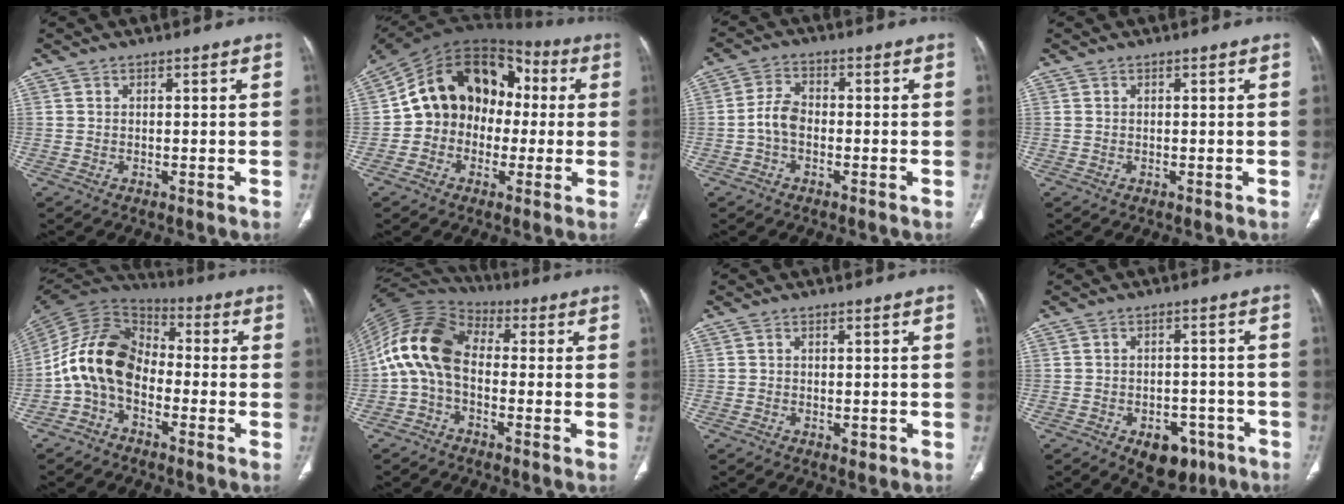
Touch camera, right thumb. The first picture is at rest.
{"total": 17.2, "force": [0.2, 13.8, 10.4], "torque": [-0.126, 0.049, -0.005]}
{"total": 4.6, "force": [-1.2, 2.9, 3.3], "torque": [-0.060, 0.015, -0.029]}
{"total": 0.0}
{"total": 13.6, "force": [-3.2, 9.3, 9.4], "torque": [-0.171, 0.059, -0.076]}
{"total": 13.5, "force": [-0.7, 8.8, 10.2], "torque": [-0.201, 0.040, -0.028]}
{"total": 1.3, "force": [-0.4, 0.9, 0.9], "torque": [-0.006, 0.000, -0.004]}
{"total": 8.6, "force": [-4.7, 5.4, 4.8], "torque": [-0.034, 0.027, -0.057]}